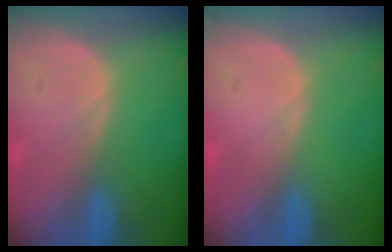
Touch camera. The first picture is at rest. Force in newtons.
{"total": 0.0}